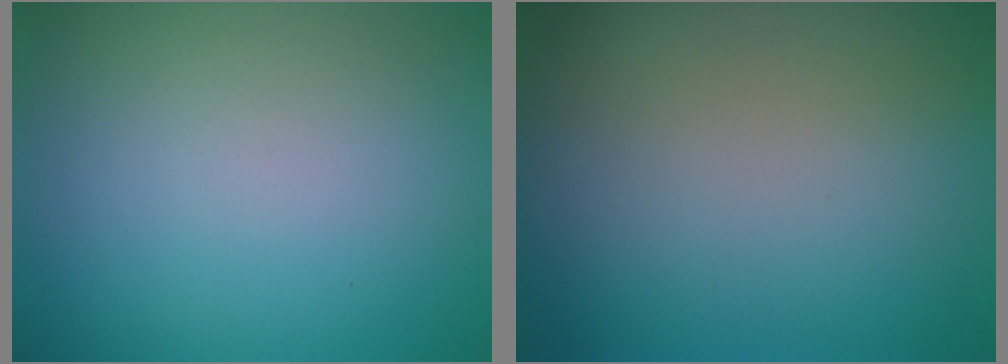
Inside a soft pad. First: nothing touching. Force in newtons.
{"total": 0.0}